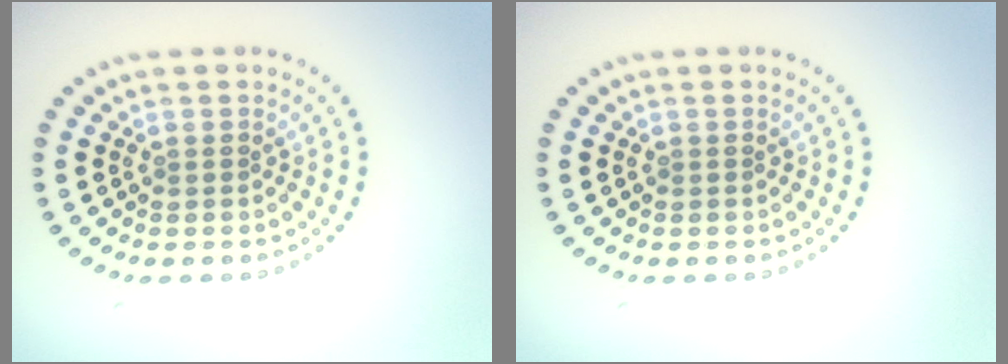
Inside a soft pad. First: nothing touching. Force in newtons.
{"total": 0.0}